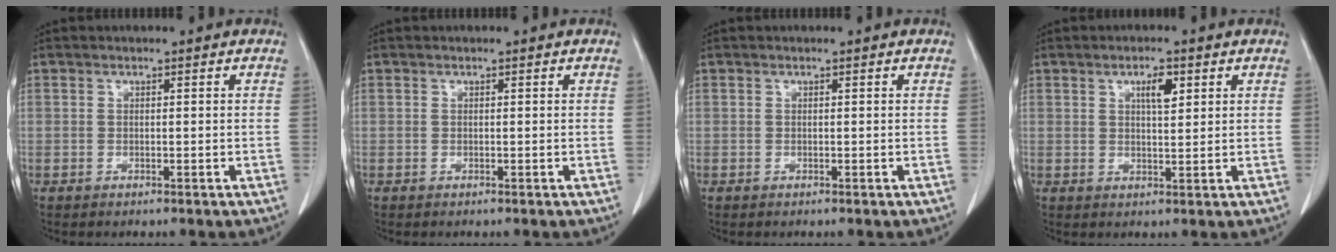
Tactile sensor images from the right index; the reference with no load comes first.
{"total": 0.0}
{"total": 0.0}
{"total": 3.4, "force": [1.5, 0.9, 2.9], "torque": [-0.048, -0.001, 0.026]}